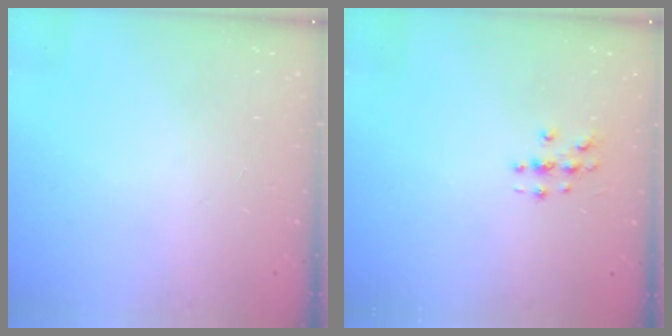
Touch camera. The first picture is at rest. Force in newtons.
{"total": 2.8, "press": 2.8, "slide": 0.3}